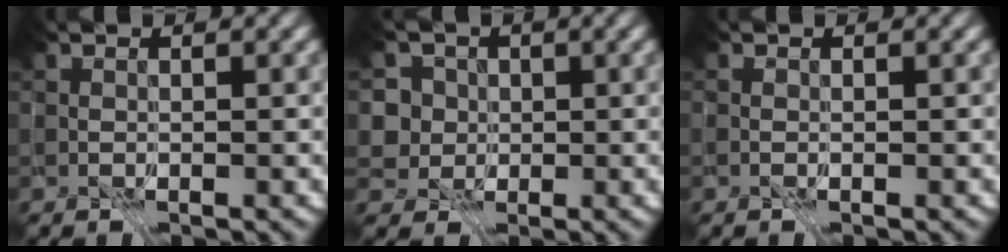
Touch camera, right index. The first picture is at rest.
{"total": 7.0, "force": [1.8, 5.7, 3.7], "torque": [-0.089, 0.015, -0.004]}
{"total": 0.6, "force": [-0.2, -0.4, -0.3], "torque": [0.012, -0.003, -0.006]}